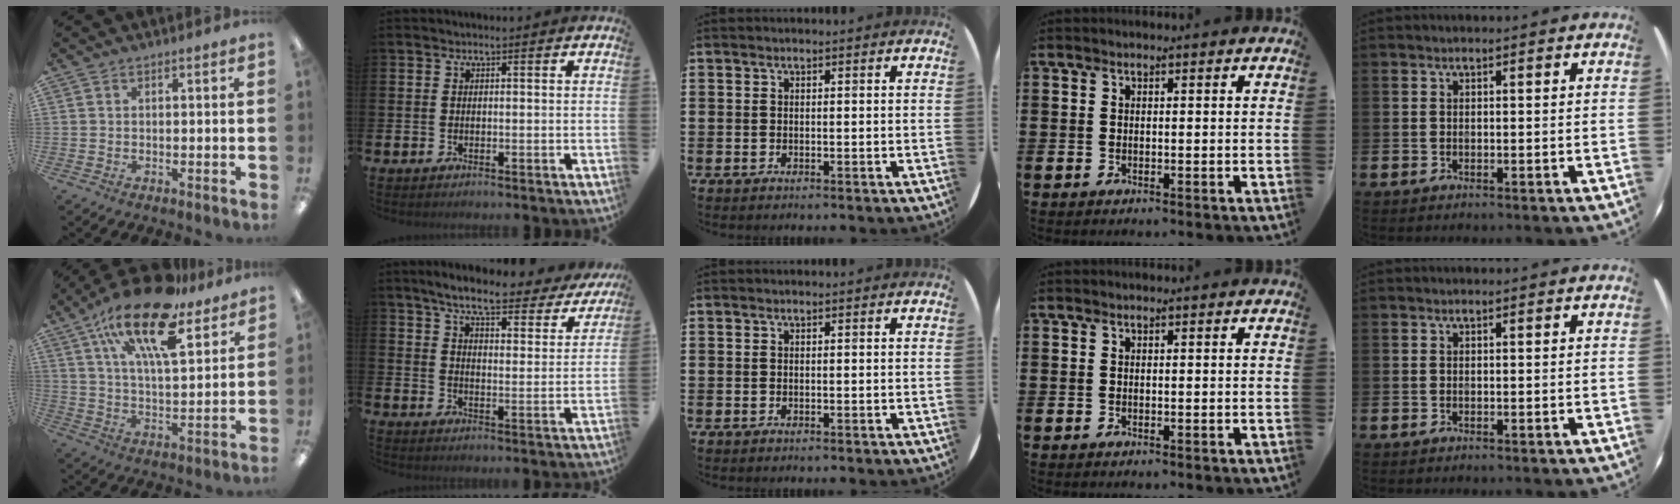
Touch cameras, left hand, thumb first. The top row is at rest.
{"thumb": {"total": 21.0, "force": [13.8, 7.3, 14.0], "torque": [-0.237, -0.075, 0.234]}, "index": {"total": 6.8, "force": [6.0, 1.1, 3.1], "torque": [-0.079, -0.036, 0.096]}}